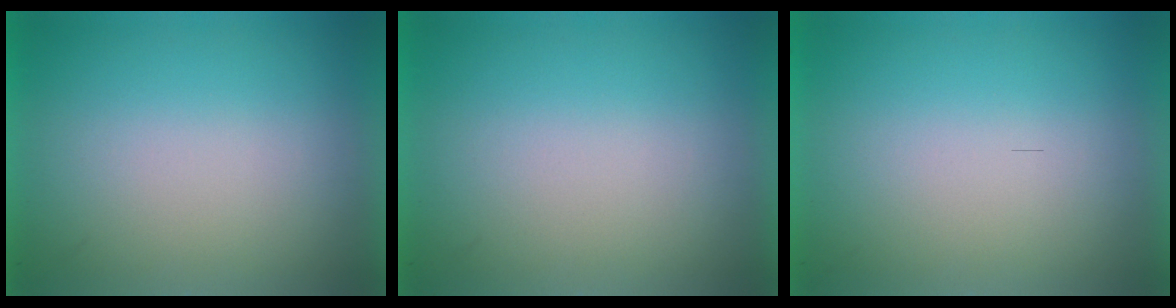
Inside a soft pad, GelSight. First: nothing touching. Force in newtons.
{"total": 0.0}
{"total": 0.0}